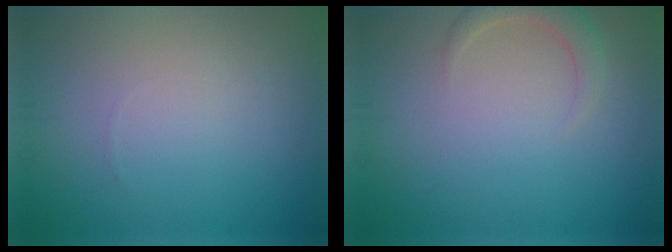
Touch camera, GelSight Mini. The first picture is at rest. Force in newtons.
{"total": 2.1, "press": 2.1, "slide": 0.3}